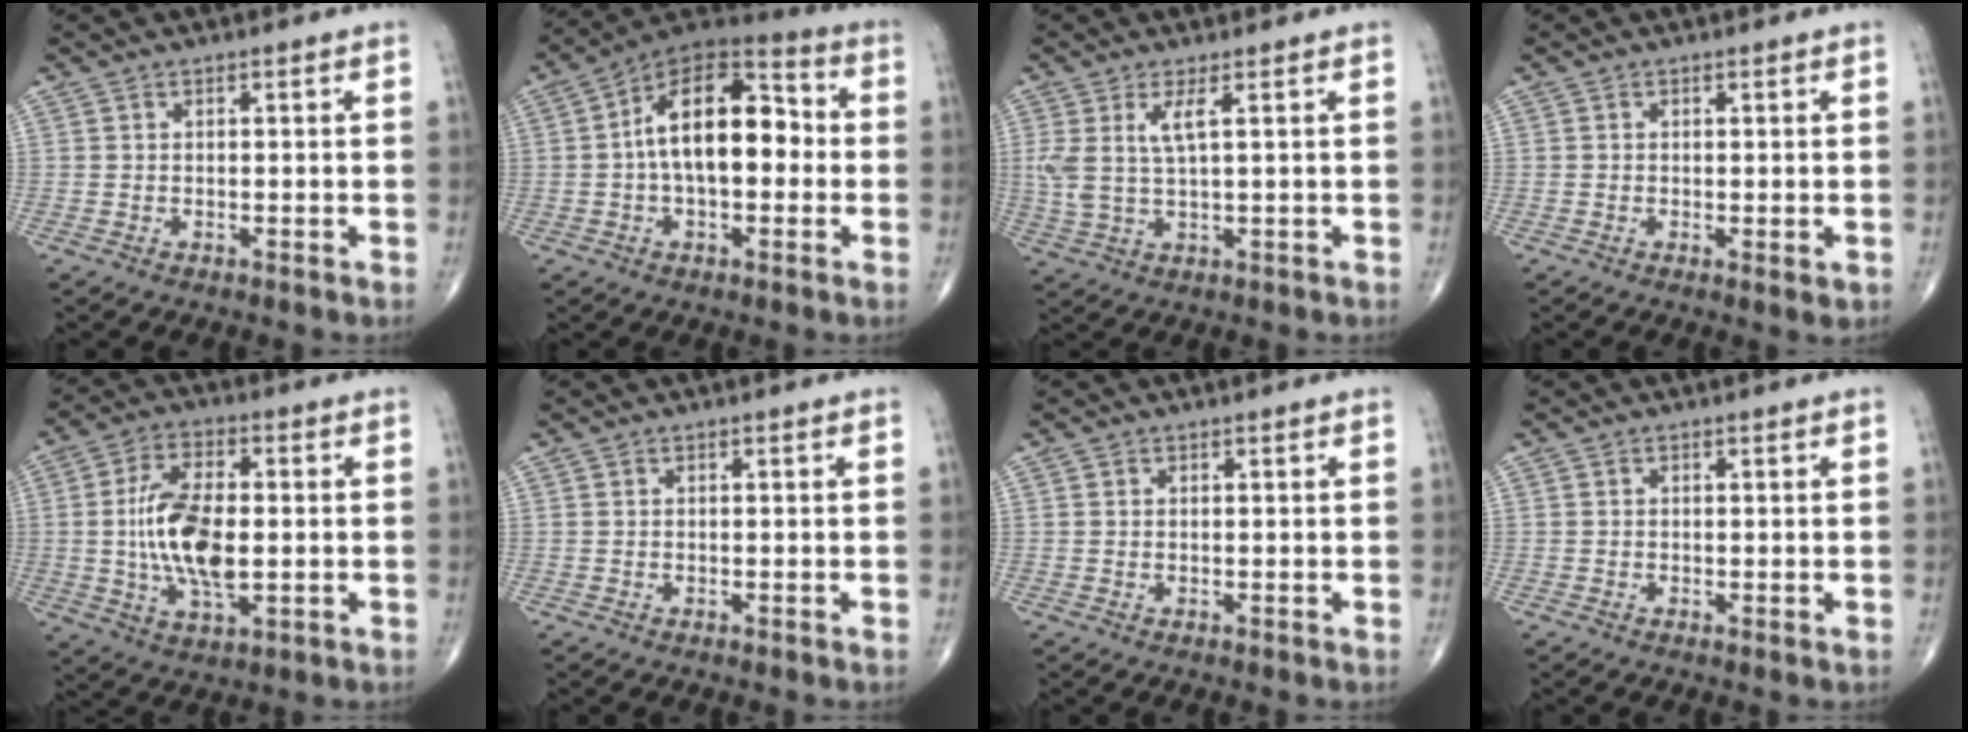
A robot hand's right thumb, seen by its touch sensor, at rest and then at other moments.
{"total": 17.3, "force": [0.6, 9.3, 14.6], "torque": [-0.218, 0.044, -0.003]}
{"total": 5.4, "force": [1.8, 1.3, 4.9], "torque": [-0.126, -0.009, 0.043]}
{"total": 1.8, "force": [-0.4, 0.5, 1.7], "torque": [-0.026, -0.006, -0.004]}
{"total": 13.9, "force": [-0.4, 6.6, 12.3], "torque": [-0.233, 0.001, -0.006]}
{"total": 0.0}
{"total": 0.0}
{"total": 0.0}